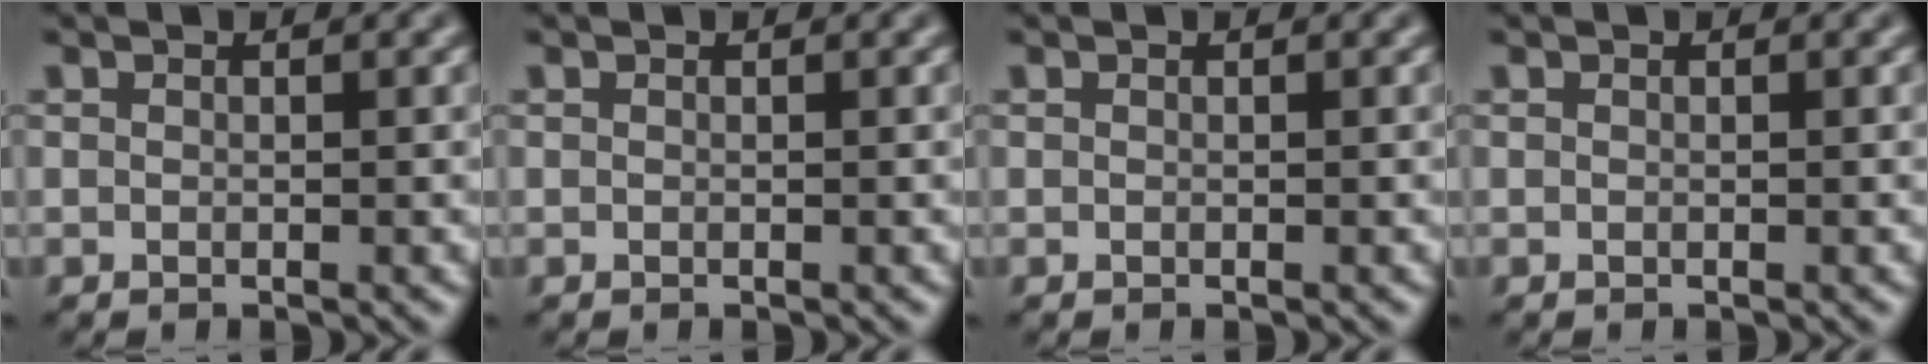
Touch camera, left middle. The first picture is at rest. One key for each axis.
{"total": 0.0}
{"total": 0.0}
{"total": 0.0}